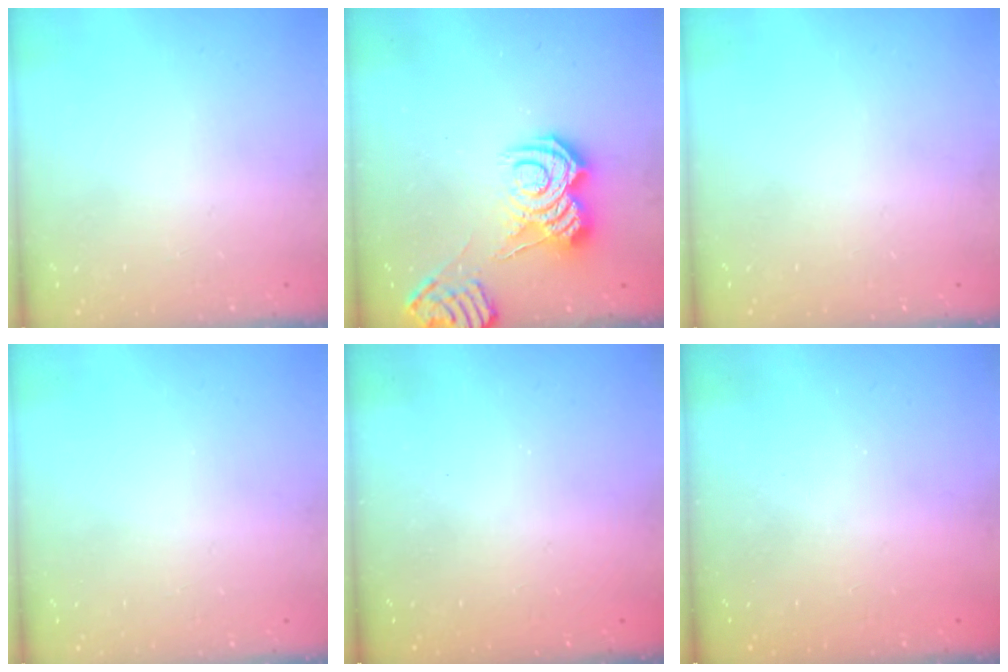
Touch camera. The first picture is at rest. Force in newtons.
{"total": 12.0, "press": 12.0, "slide": 1.4}
{"total": 0.0}
{"total": 0.0}
{"total": 1.5, "press": 1.4, "slide": 0.6}
{"total": 2.4, "press": 2.2, "slide": 0.8}